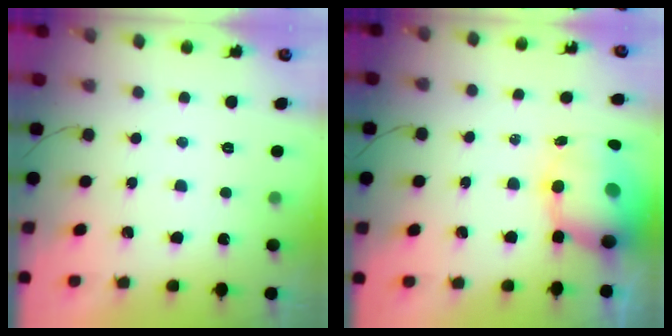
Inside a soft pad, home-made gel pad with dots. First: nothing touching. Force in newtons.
{"total": 11.4, "press": 11.0, "slide": 3.0}